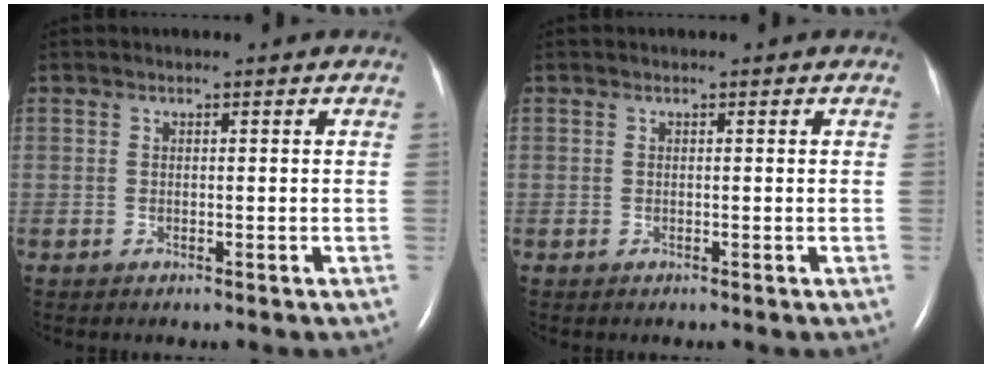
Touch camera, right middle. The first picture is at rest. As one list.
[{"total": 0.0}]